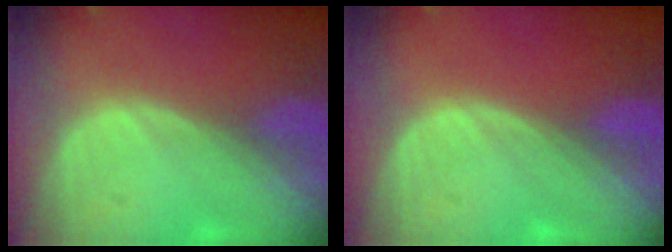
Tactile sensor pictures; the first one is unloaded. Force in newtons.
{"total": 0.0}